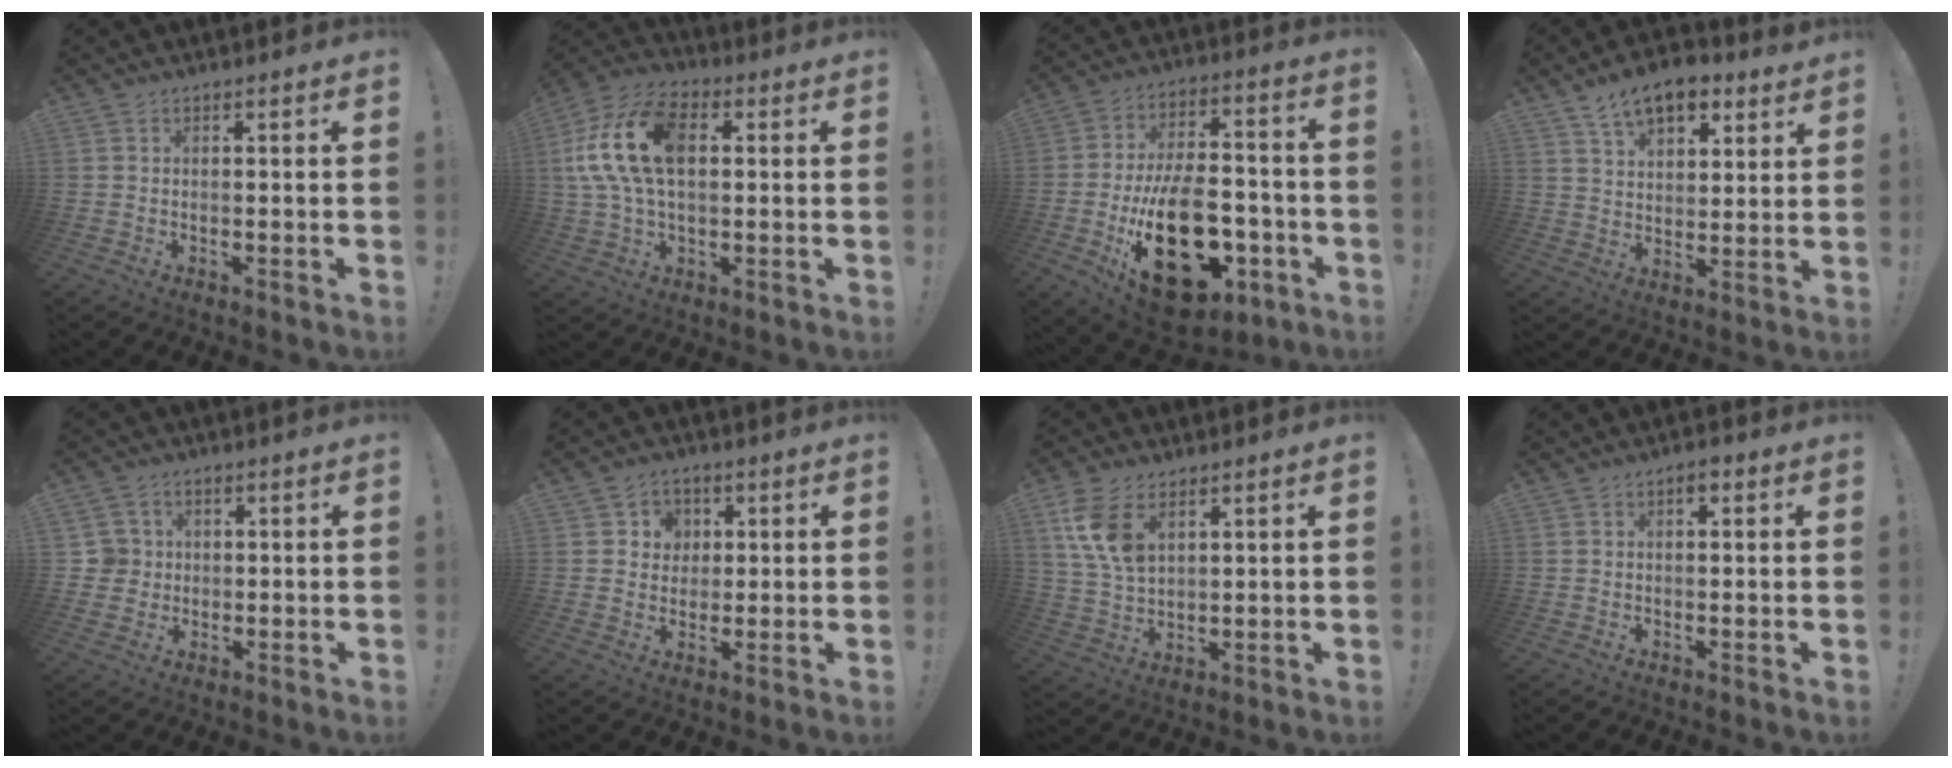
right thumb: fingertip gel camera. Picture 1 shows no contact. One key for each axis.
{"total": 17.9, "fx": 3.2, "fy": 10.7, "fz": 14.0, "tx": -0.280, "ty": 0.005, "tz": 0.051}
{"total": 28.0, "fx": -8.9, "fy": 16.0, "fz": 21.1, "tx": -0.359, "ty": 0.057, "tz": -0.123}
{"total": 10.8, "fx": 7.2, "fy": 5.7, "fz": 5.8, "tx": -0.097, "ty": -0.030, "tz": 0.135}
{"total": 5.1, "fx": 0.7, "fy": 5.0, "fz": 0.8, "tx": -0.010, "ty": 0.004, "tz": 0.016}
{"total": 5.1, "fx": 1.5, "fy": 4.8, "fz": 0.8, "tx": -0.012, "ty": -0.008, "tz": 0.028}
{"total": 11.5, "fx": 5.4, "fy": 6.9, "fz": 7.5, "tx": -0.148, "ty": -0.010, "tz": 0.102}
{"total": 2.1, "fx": 0.9, "fy": 1.2, "fz": 1.5, "tx": -0.021, "ty": 0.003, "tz": 0.013}